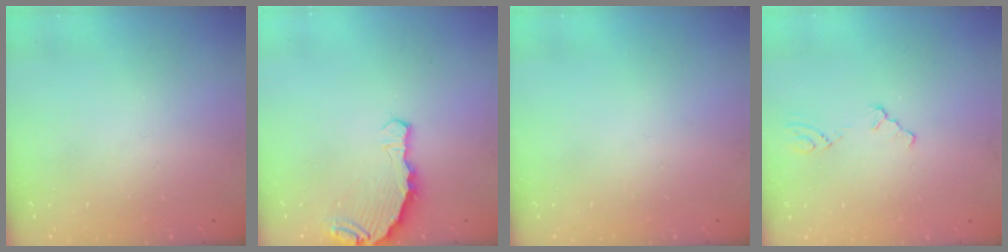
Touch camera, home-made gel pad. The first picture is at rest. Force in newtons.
{"total": 7.7, "press": 6.7, "slide": 3.7}
{"total": 0.0}
{"total": 1.5, "press": 1.4, "slide": 0.2}